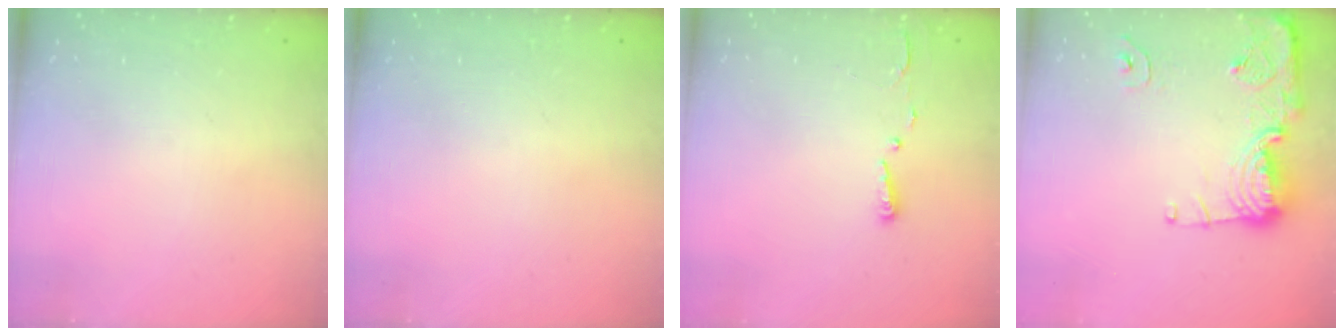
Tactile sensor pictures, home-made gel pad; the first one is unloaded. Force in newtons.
{"total": 0.0}
{"total": 2.7, "press": 2.7, "slide": 0.4}
{"total": 13.8, "press": 13.8, "slide": 1.3}